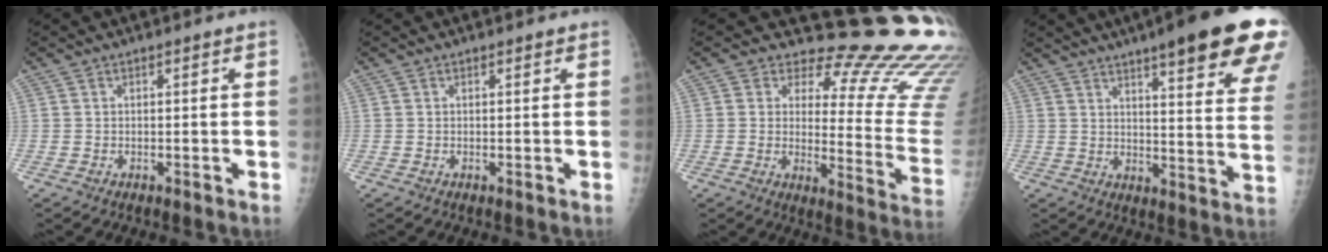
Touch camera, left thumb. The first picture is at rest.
{"total": 0.0}
{"total": 21.0, "force": [17.2, 7.0, 9.8], "torque": [-0.073, -0.160, 0.189]}
{"total": 24.3, "force": [16.0, 4.1, 17.8], "torque": [-0.202, -0.055, 0.199]}